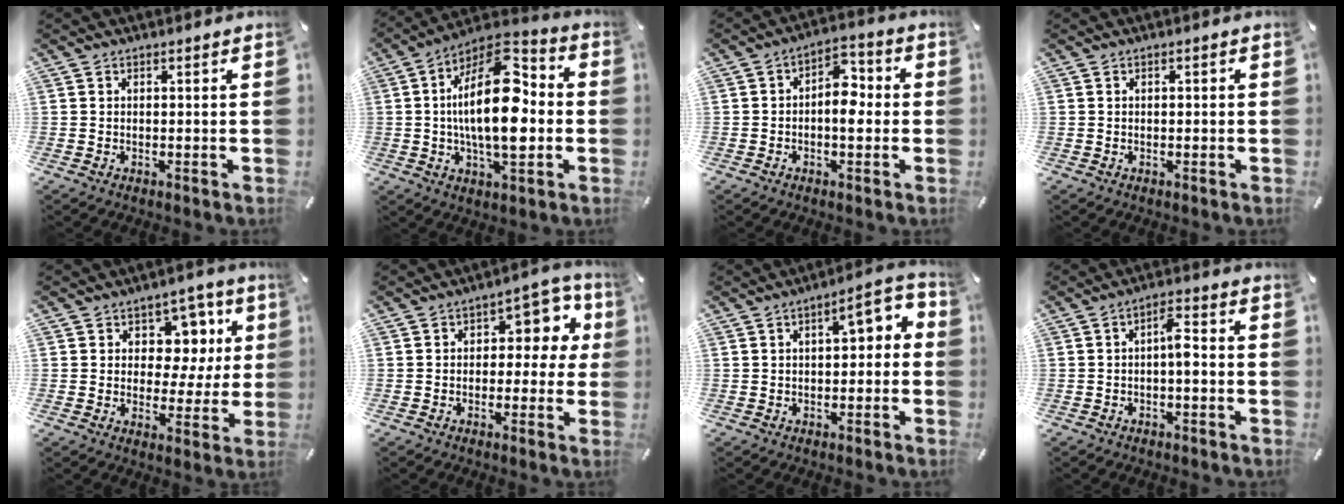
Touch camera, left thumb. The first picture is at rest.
{"total": 21.1, "force": [0.0, 10.1, 18.5], "torque": [-0.341, -0.006, -0.006]}
{"total": 7.1, "force": [-1.0, 4.2, 5.7], "torque": [-0.077, 0.011, -0.022]}
{"total": 0.6, "force": [-0.2, 0.2, 0.5], "torque": [-0.009, -0.001, -0.003]}
{"total": 10.2, "force": [3.2, 8.4, 4.9], "torque": [-0.057, -0.023, 0.057]}
{"total": 9.1, "force": [1.6, 6.0, 6.7], "torque": [-0.075, -0.007, 0.020]}
{"total": 6.3, "force": [0.6, 3.3, 5.4], "torque": [-0.064, -0.003, -0.002]}
{"total": 4.8, "force": [-1.0, 1.9, 4.3], "torque": [-0.077, 0.016, -0.019]}